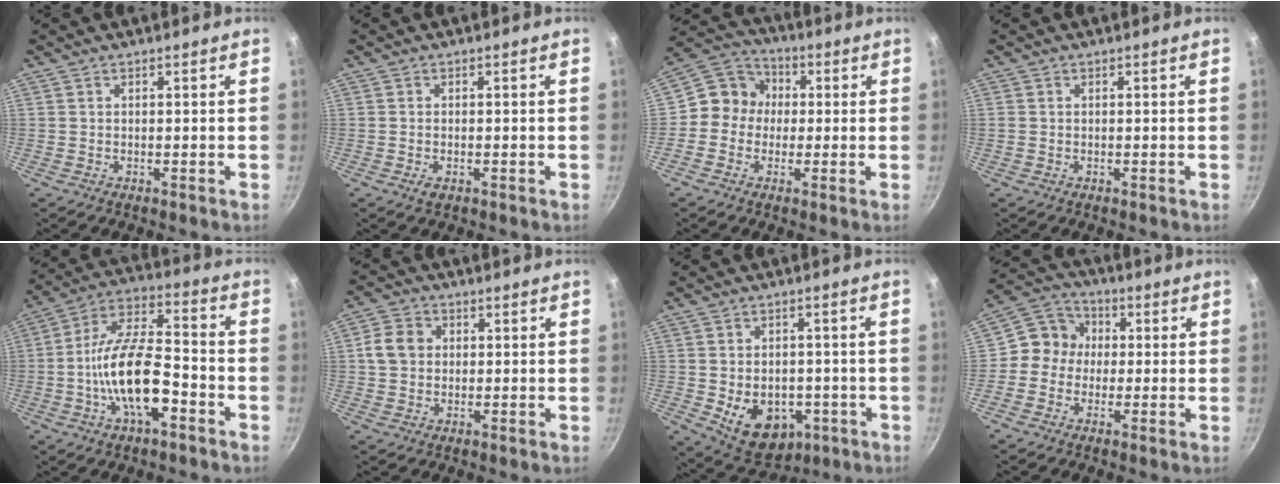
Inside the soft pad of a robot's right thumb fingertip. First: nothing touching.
{"total": 1.6, "force": [-0.6, 0.9, 1.1], "torque": [-0.022, -0.001, -0.011]}
{"total": 8.6, "force": [0.0, 8.0, 3.1], "torque": [-0.017, 0.022, -0.026]}
{"total": 0.5, "force": [-0.1, 0.5, 0.2], "torque": [-0.003, 0.001, -0.002]}
{"total": 16.7, "force": [-5.4, 7.2, 14.1], "torque": [-0.240, 0.042, -0.110]}
{"total": 5.8, "force": [0.6, 5.0, 2.9], "torque": [-0.037, 0.007, 0.001]}
{"total": 12.4, "force": [-3.3, 9.0, 8.0], "torque": [-0.088, 0.002, -0.029]}
{"total": 7.9, "force": [-0.1, 7.3, 2.8], "torque": [-0.013, 0.020, -0.027]}